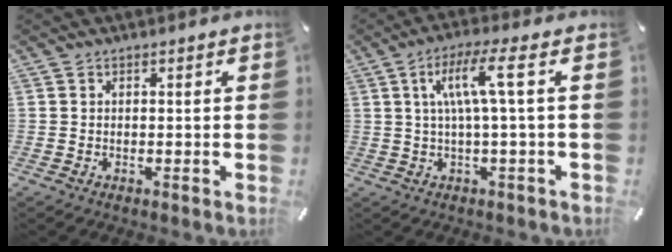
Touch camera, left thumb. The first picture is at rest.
{"total": 9.8, "force": [2.1, 1.0, 9.5], "torque": [-0.183, 0.006, 0.032]}